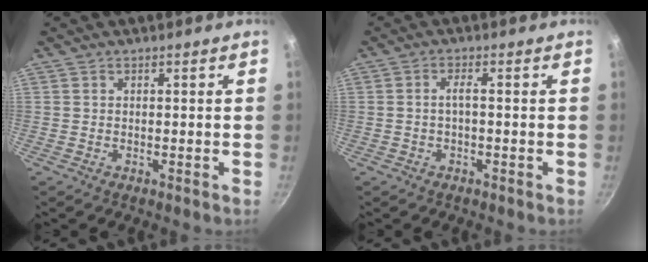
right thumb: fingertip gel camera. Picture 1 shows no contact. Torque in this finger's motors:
{"motor_torque": [-0.34, 0.25, -0.38, 0.00, 0.11]}